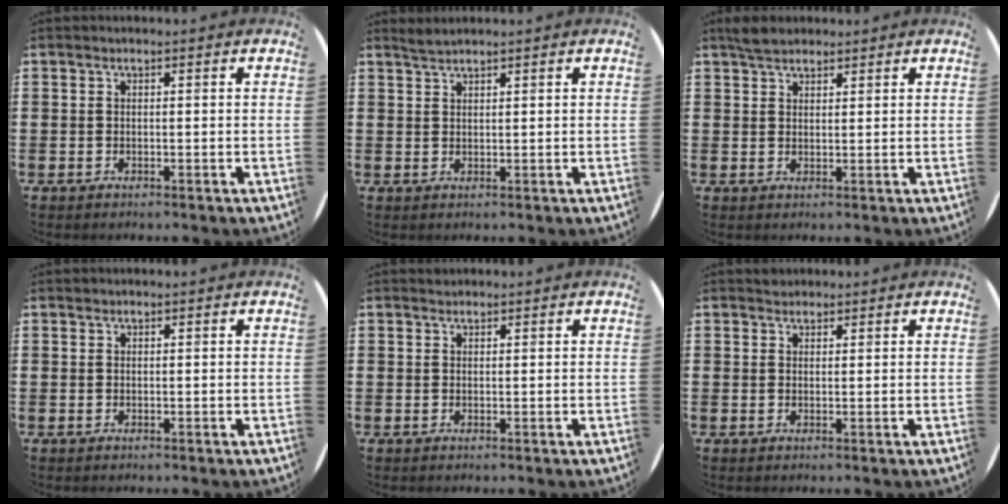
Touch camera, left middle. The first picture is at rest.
{"total": 1.3, "force": [1.3, -0.1, 0.1], "torque": [-0.004, 0.000, 0.025]}
{"total": 2.7, "force": [2.4, 1.0, 0.7], "torque": [-0.010, 0.004, 0.044]}
{"total": 0.0}
{"total": 0.6, "force": [0.5, 0.2, 0.0], "torque": [0.001, 0.003, 0.010]}
{"total": 1.2, "force": [1.1, 0.4, -0.1], "torque": [0.008, -0.001, 0.021]}